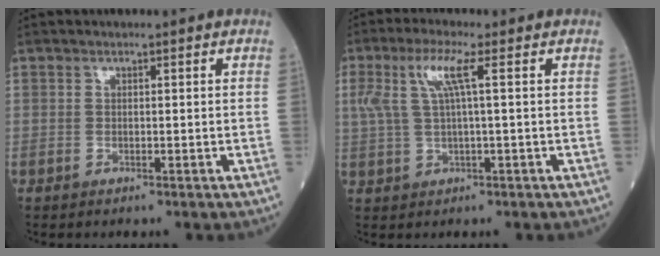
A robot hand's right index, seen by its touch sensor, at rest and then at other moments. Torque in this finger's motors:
{"motor_torque": [1.18, 0.51, 0.57, 0.16]}